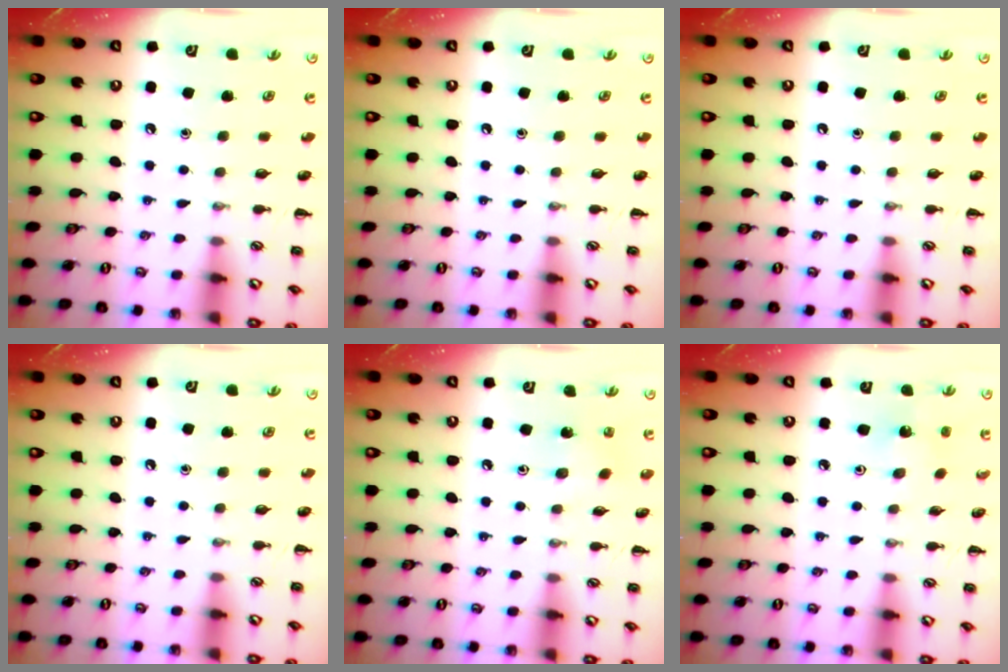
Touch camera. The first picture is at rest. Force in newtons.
{"total": 0.0}
{"total": 0.0}
{"total": 0.0}
{"total": 2.9, "press": 2.8, "slide": 0.9}
{"total": 1.6, "press": 1.5, "slide": 0.5}